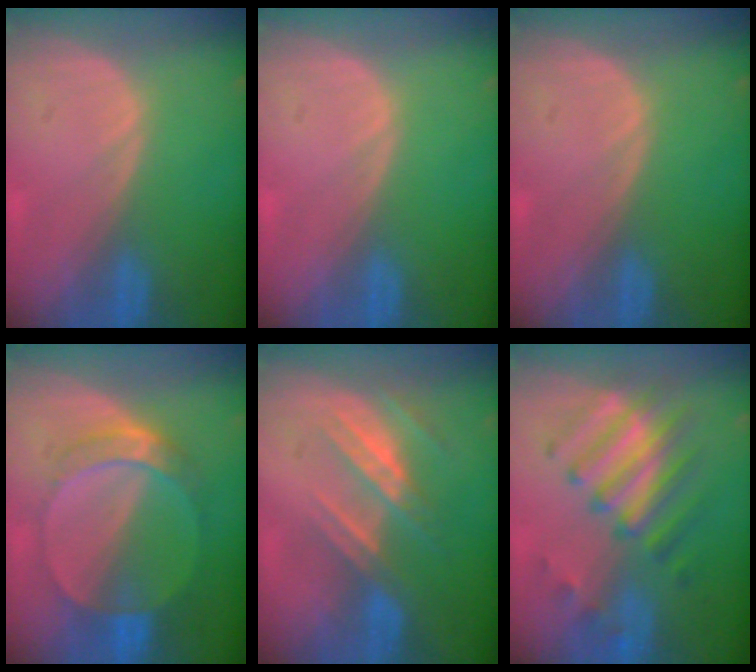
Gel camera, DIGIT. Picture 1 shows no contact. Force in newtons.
{"total": 0.0}
{"total": 0.0}
{"total": 7.2, "press": 6.4, "slide": 3.4}
{"total": 7.3, "press": 6.5, "slide": 3.3}
{"total": 8.2, "press": 8.1, "slide": 1.2}